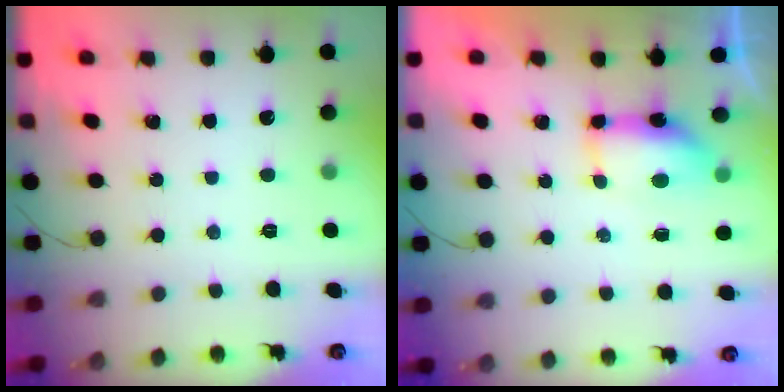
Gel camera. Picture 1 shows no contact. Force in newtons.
{"total": 12.0, "press": 8.1, "slide": 8.8}